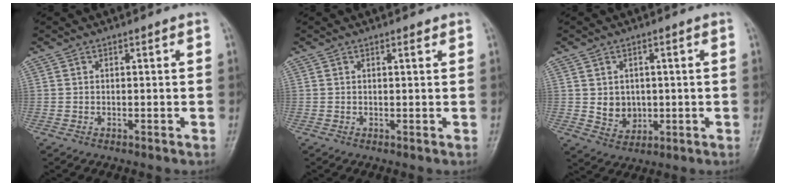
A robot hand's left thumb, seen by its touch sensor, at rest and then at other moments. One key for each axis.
{"total": 1.1, "fx": 0.7, "fy": 0.3, "fz": 0.7, "tx": -0.010, "ty": -0.004, "tz": 0.011}
{"total": 5.3, "fx": 0.2, "fy": 4.5, "fz": 2.8, "tx": -0.022, "ty": -0.006, "tz": 0.017}